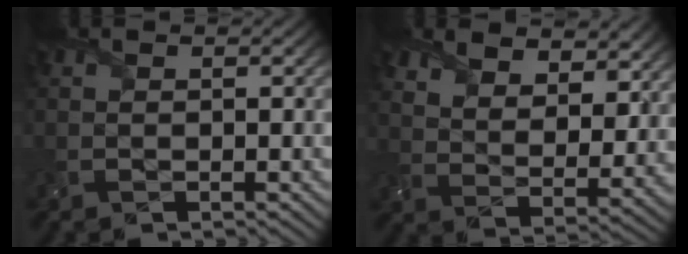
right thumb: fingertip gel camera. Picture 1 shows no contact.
{"total": 8.7, "force": [6.3, 4.1, 4.2], "torque": [-0.100, -0.004, 0.114]}